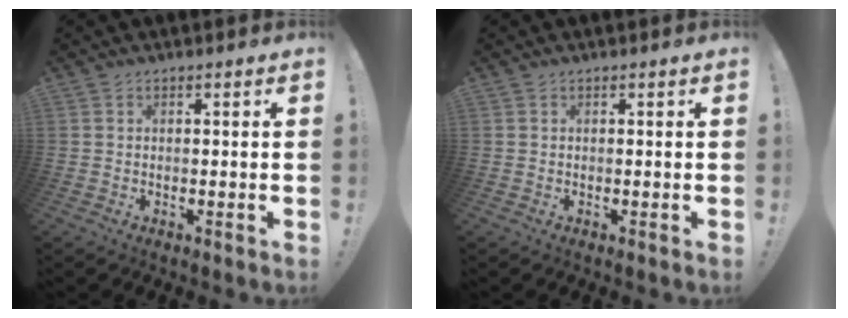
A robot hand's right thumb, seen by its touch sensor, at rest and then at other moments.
{"total": 0.0}